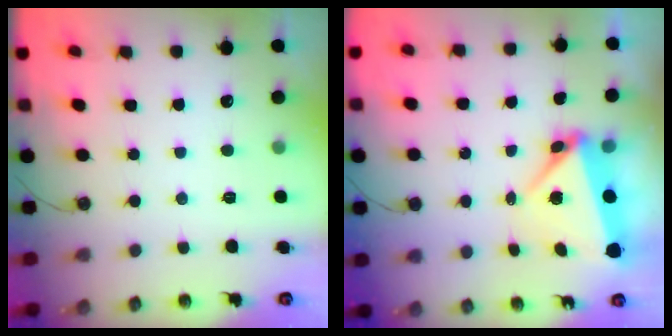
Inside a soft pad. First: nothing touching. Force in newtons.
{"total": 6.7, "press": 6.7, "slide": 0.8}